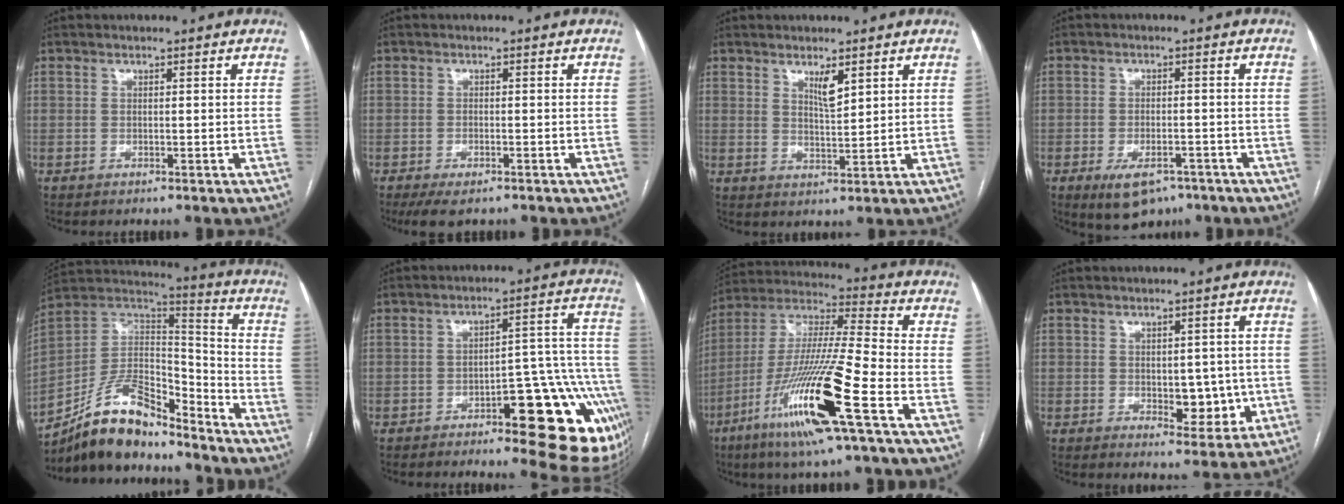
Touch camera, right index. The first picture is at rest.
{"total": 4.5, "force": [-3.2, 1.6, 2.7], "torque": [-0.046, -0.012, -0.046]}
{"total": 3.3, "force": [2.0, 0.5, 2.5], "torque": [-0.047, -0.007, 0.039]}
{"total": 7.0, "force": [-4.3, 3.3, 4.4], "torque": [-0.076, -0.009, -0.059]}
{"total": 16.7, "force": [-13.8, 5.6, 7.6], "torque": [-0.134, 0.041, -0.246]}
{"total": 20.0, "force": [-8.9, 5.5, 17.0], "torque": [-0.118, 0.036, -0.106]}
{"total": 19.7, "force": [-9.0, 0.3, 17.6], "torque": [-0.375, -0.037, -0.175]}
{"total": 6.3, "force": [-0.6, 3.4, 5.3], "torque": [-0.060, 0.000, 0.003]}